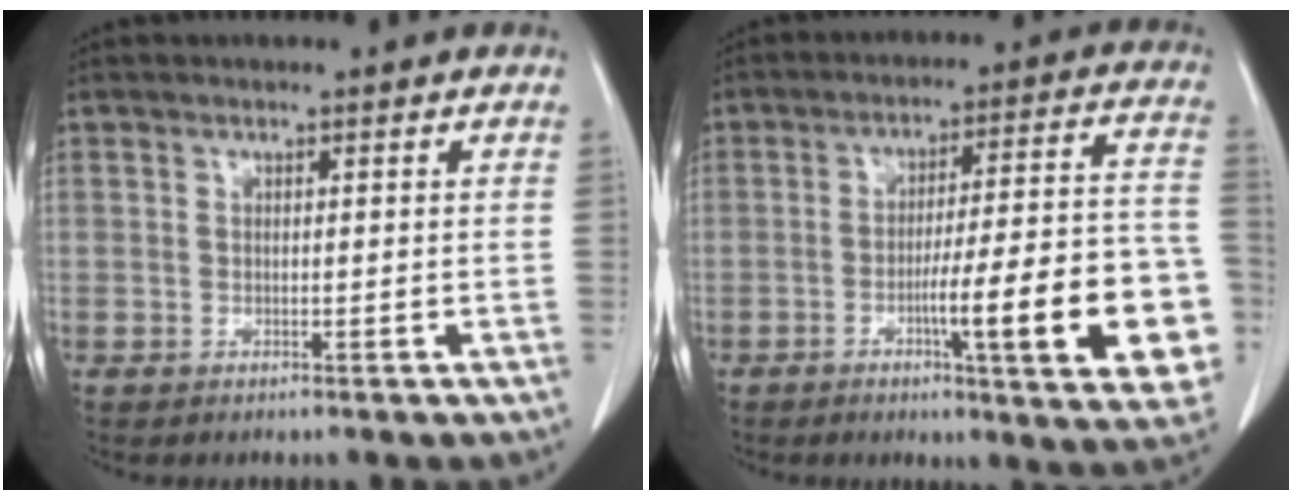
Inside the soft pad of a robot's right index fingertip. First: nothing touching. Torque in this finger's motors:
{"motor_torque": [0.86, -0.39, 0.42, 0.11]}